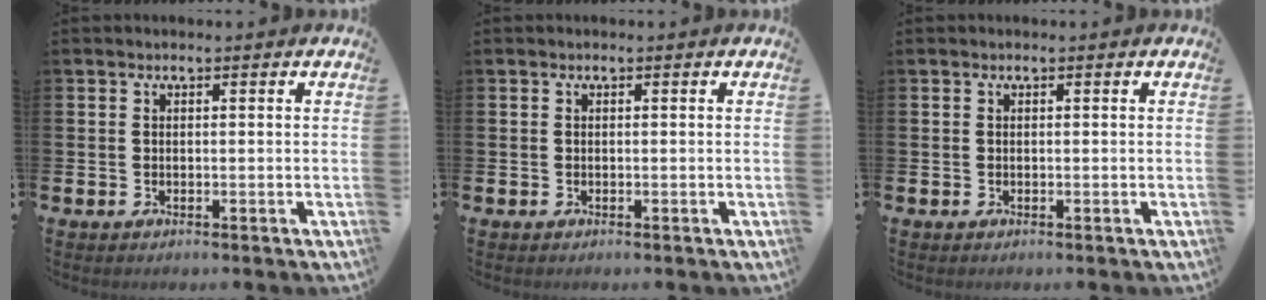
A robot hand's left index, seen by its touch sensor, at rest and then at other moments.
{"total": 0.0}
{"total": 0.0}